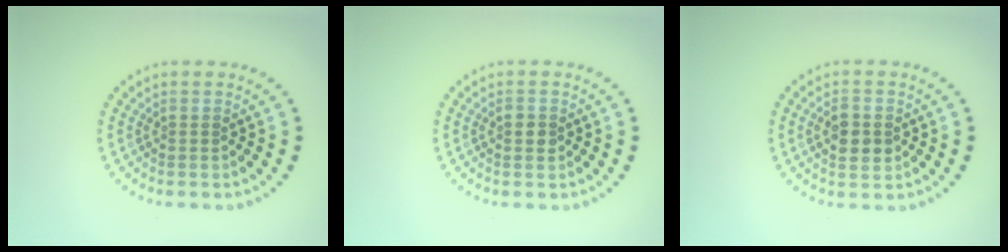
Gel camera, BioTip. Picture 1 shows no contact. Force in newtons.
{"total": 1.5, "press": 1.5, "slide": 0.1}
{"total": 3.2, "press": 3.2, "slide": 0.3}